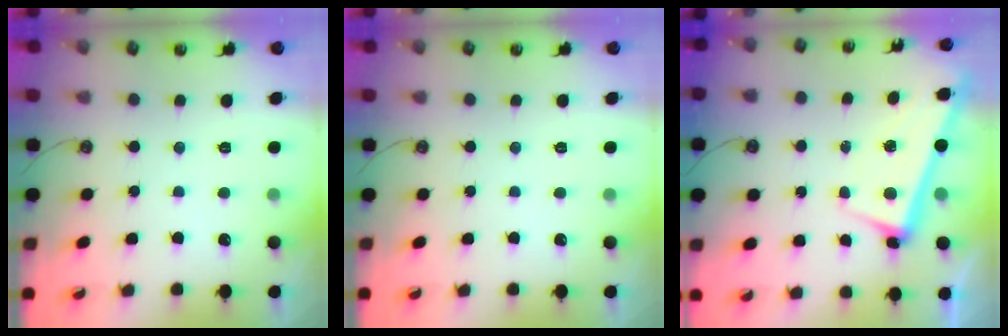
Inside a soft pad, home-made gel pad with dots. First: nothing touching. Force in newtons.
{"total": 0.0}
{"total": 2.7, "press": 2.7, "slide": 0.7}